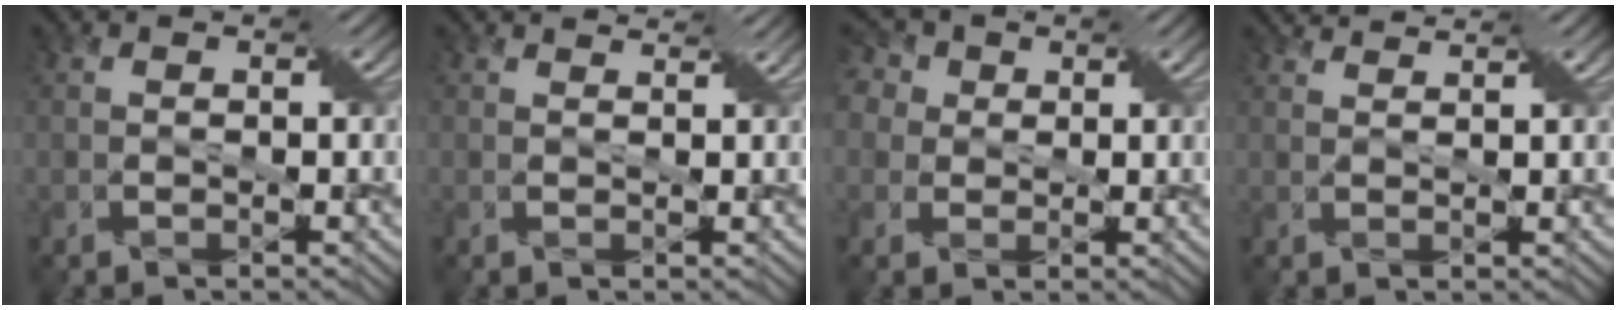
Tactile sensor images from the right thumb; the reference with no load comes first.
{"total": 1.7, "force": [1.6, 0.0, 0.6], "torque": [-0.017, 0.002, 0.020]}
{"total": 8.4, "force": [4.3, 6.1, 4.0], "torque": [-0.120, 0.035, 0.051]}
{"total": 3.2, "force": [3.0, -0.3, 0.9], "torque": [-0.032, 0.002, 0.044]}